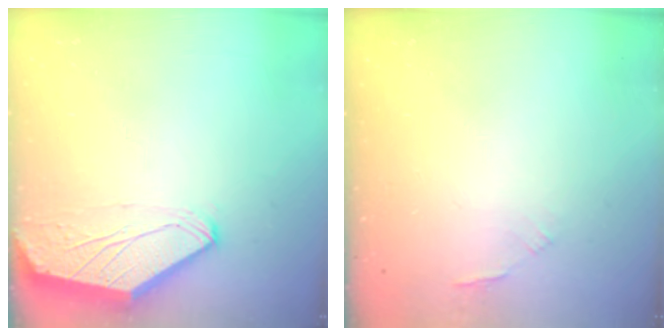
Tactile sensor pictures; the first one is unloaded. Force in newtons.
{"total": 1.4, "press": 1.3, "slide": 0.5}